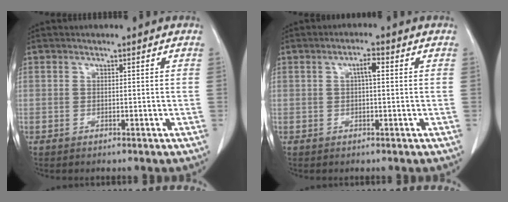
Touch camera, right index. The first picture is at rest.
{"total": 2.6, "force": [0.5, 0.6, 2.5], "torque": [-0.043, 0.006, 0.008]}